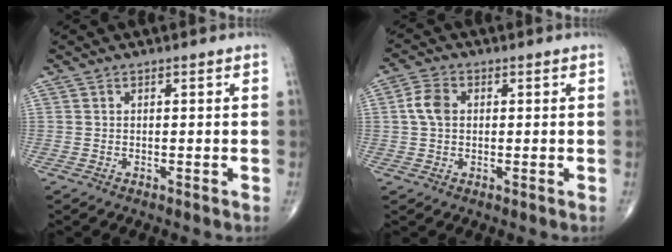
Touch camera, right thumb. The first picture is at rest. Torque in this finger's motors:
{"motor_torque": [-0.16, 0.22, 0.27, -0.12, 0.01]}